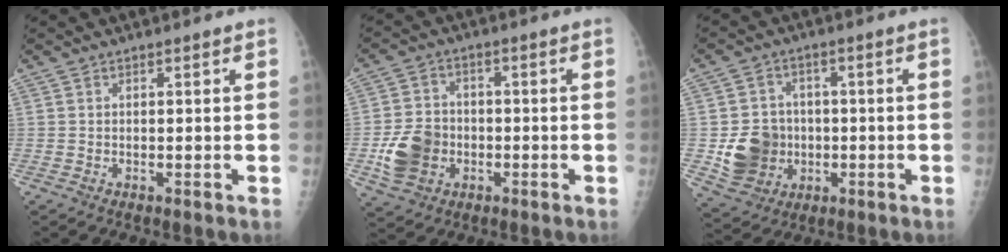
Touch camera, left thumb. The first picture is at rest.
{"total": 9.4, "force": [-2.3, 7.6, 4.9], "torque": [-0.080, 0.013, -0.041]}
{"total": 10.5, "force": [-1.2, 9.4, 4.4], "torque": [-0.046, 0.003, -0.012]}